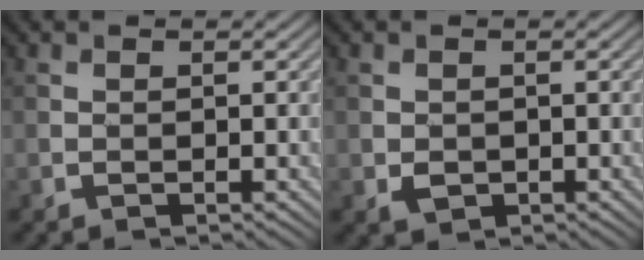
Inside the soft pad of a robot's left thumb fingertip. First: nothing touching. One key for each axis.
{"total": 1.3, "fx": -0.4, "fy": 1.2, "fz": 0.3, "tx": -0.012, "ty": -0.005, "tz": -0.009}